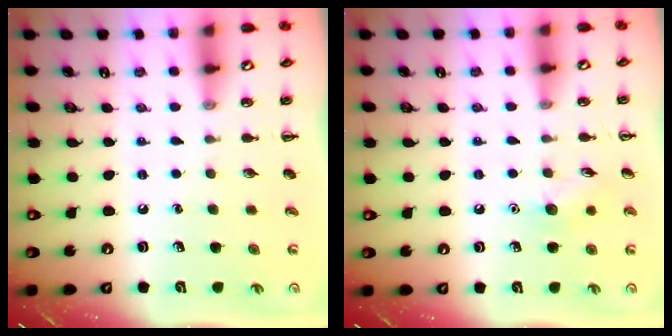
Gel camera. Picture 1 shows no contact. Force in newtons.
{"total": 6.6, "press": 6.4, "slide": 1.5}